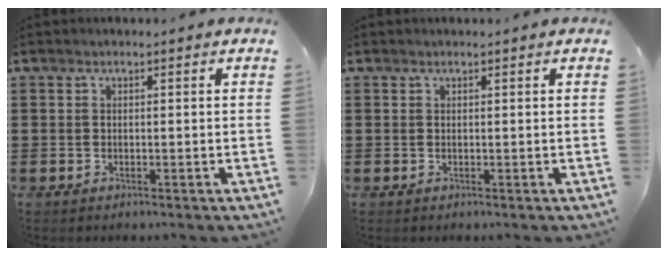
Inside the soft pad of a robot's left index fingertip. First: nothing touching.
{"total": 0.0}